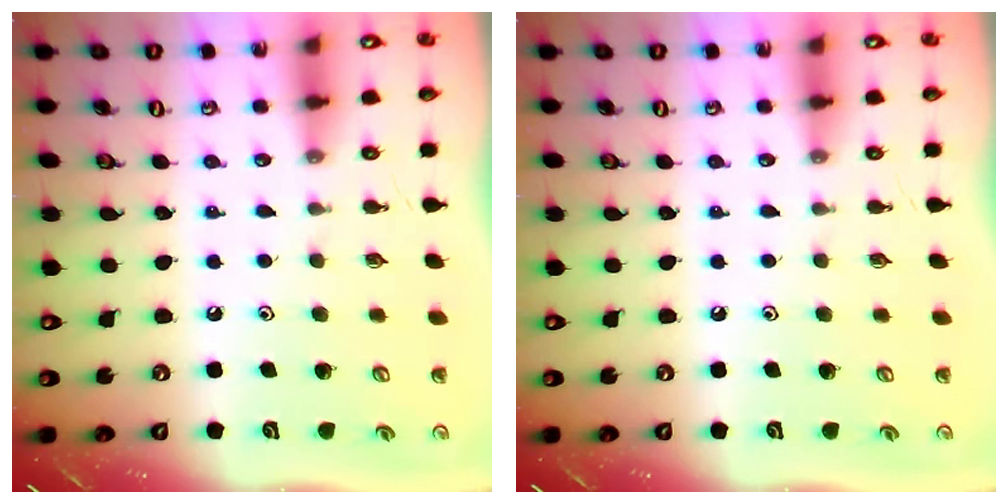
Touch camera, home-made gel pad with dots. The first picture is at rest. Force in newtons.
{"total": 0.0}